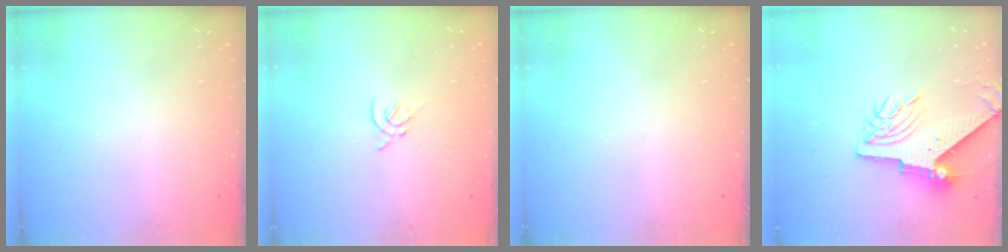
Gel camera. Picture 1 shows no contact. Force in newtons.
{"total": 2.0, "press": 1.9, "slide": 0.5}
{"total": 0.0}
{"total": 9.5, "press": 9.4, "slide": 1.3}